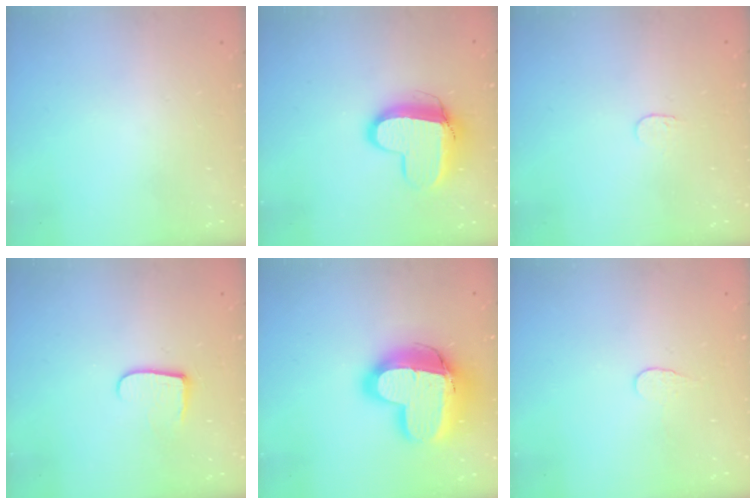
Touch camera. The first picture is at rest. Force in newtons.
{"total": 11.2, "press": 11.2, "slide": 0.9}
{"total": 3.6, "press": 3.6, "slide": 0.3}
{"total": 6.9, "press": 6.9, "slide": 0.7}
{"total": 18.9, "press": 18.8, "slide": 2.2}
{"total": 3.9, "press": 3.9, "slide": 0.4}